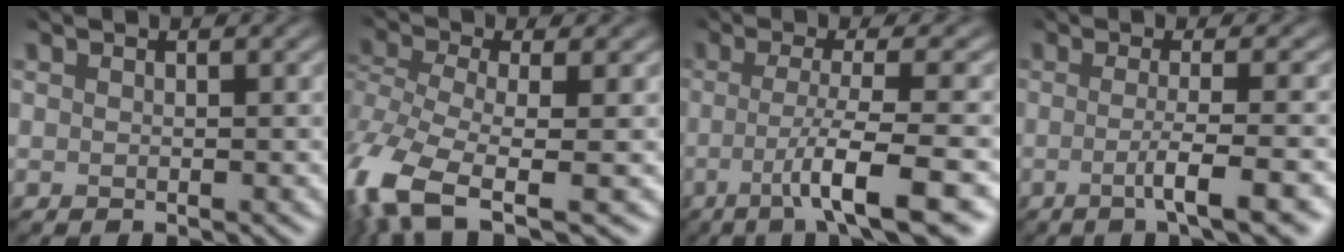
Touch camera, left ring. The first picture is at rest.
{"total": 9.2, "force": [-5.5, 3.4, 6.5], "torque": [-0.153, -0.021, -0.102]}
{"total": 7.3, "force": [-2.5, 1.2, 6.8], "torque": [-0.100, -0.013, -0.041]}
{"total": 5.2, "force": [-1.7, 0.9, 4.8], "torque": [-0.068, -0.005, -0.027]}